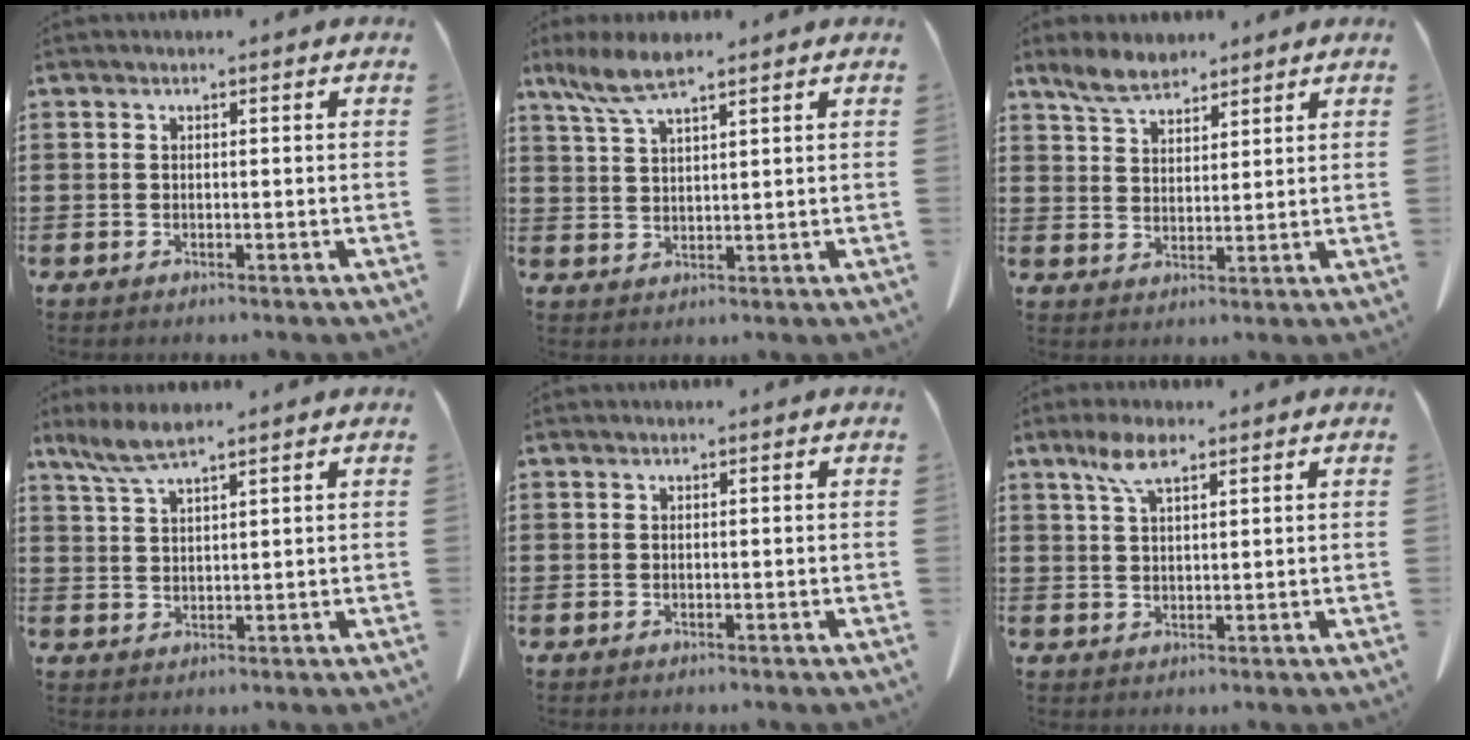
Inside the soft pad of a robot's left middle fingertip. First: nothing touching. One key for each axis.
{"total": 5.7, "fx": 4.1, "fy": 0.8, "fz": 3.9, "tx": -0.093, "ty": -0.009, "tz": 0.073}
{"total": 5.0, "fx": 4.4, "fy": 1.7, "fz": 1.7, "tx": -0.047, "ty": -0.006, "tz": 0.083}
{"total": 4.5, "fx": 3.4, "fy": 0.6, "fz": 2.9, "tx": -0.066, "ty": -0.005, "tz": 0.064}
{"total": 0.0}
{"total": 5.4, "fx": 3.1, "fy": 1.6, "fz": 4.1, "tx": -0.088, "ty": 0.006, "tz": 0.056}